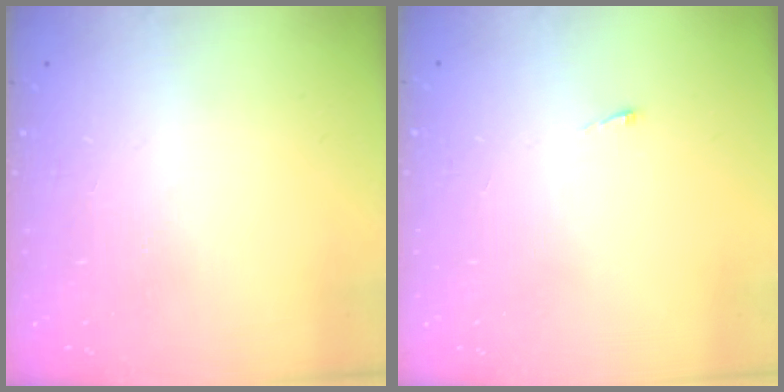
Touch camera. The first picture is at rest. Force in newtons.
{"total": 2.7, "press": 2.7, "slide": 0.4}